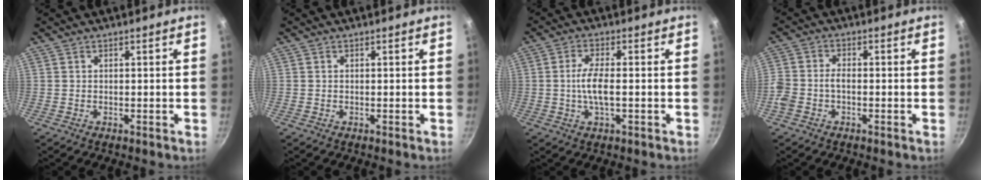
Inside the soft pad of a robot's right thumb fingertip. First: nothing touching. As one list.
[{"total": 0.0}, {"total": 5.5, "force": [-0.6, 1.7, 5.2], "torque": [-0.112, 0.005, -0.014]}, {"total": 4.8, "force": [-1.8, 3.0, 3.2], "torque": [-0.070, 0.022, -0.043]}]